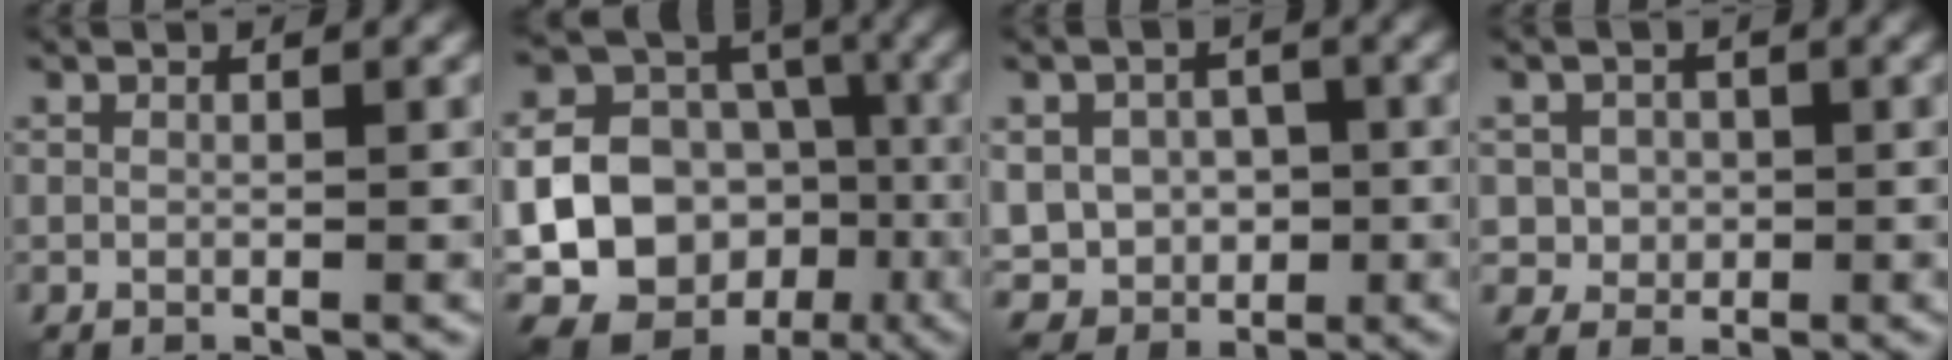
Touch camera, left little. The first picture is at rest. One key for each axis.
{"total": 21.4, "fx": -5.5, "fy": 18.8, "fz": 8.6, "tx": -0.189, "ty": -0.037, "tz": -0.095}
{"total": 7.1, "fx": -0.2, "fy": 6.1, "fz": 3.6, "tx": -0.075, "ty": 0.000, "tz": -0.015}
{"total": 2.9, "fx": 0.3, "fy": 2.8, "fz": 0.8, "tx": -0.009, "ty": -0.001, "tz": 0.009}